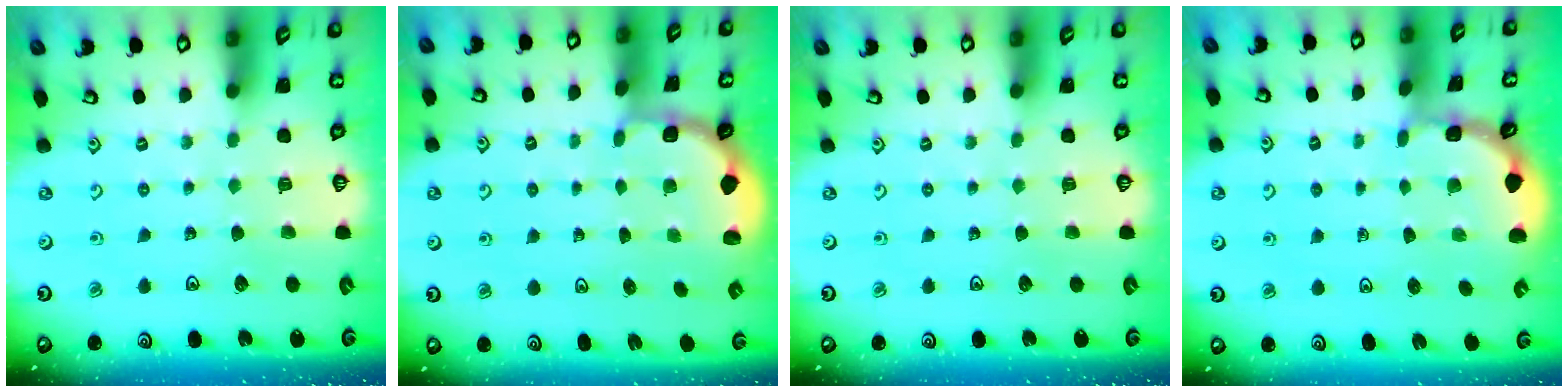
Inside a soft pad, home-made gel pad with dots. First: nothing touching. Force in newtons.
{"total": 1.9, "press": 1.8, "slide": 0.8}
{"total": 0.0}
{"total": 1.7, "press": 1.7, "slide": 0.1}